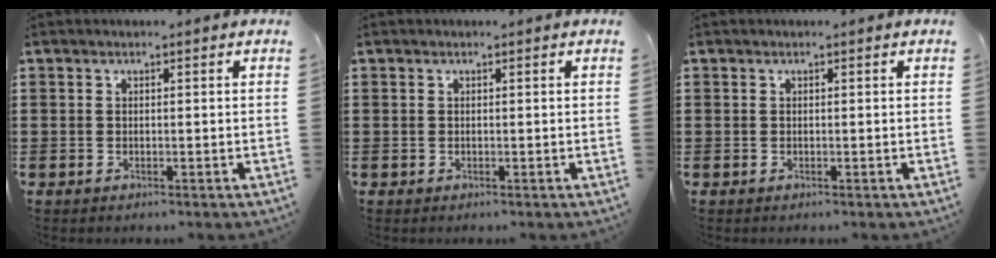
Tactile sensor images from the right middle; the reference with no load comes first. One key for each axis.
{"total": 0.0}
{"total": 0.0}